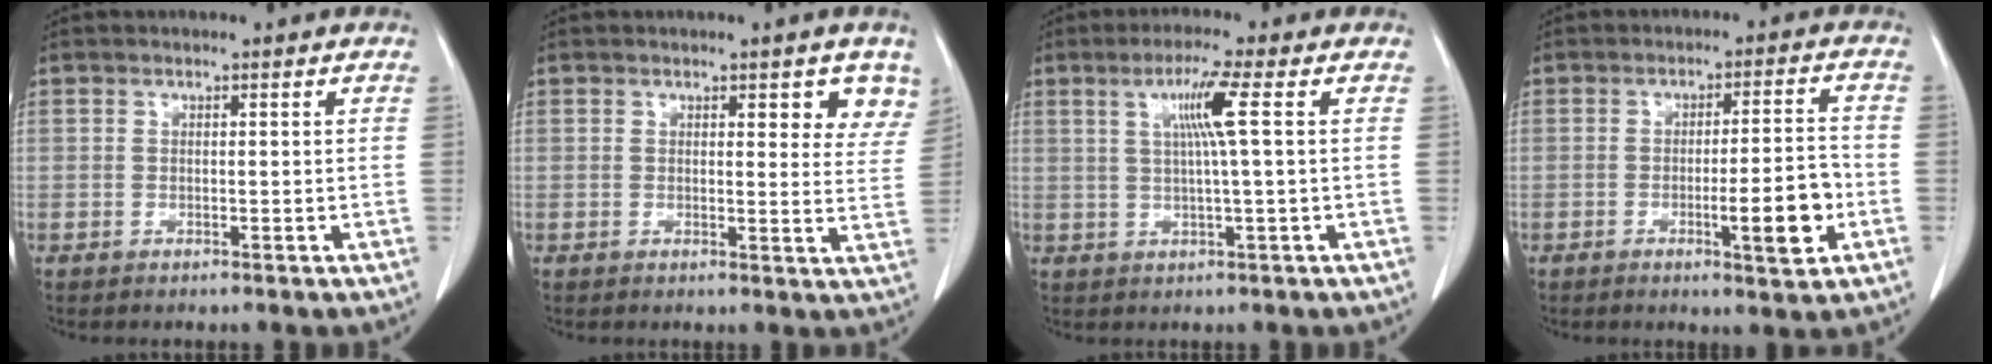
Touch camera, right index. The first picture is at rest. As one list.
[{"total": 5.7, "force": [3.8, 1.9, 3.8], "torque": [-0.030, -0.010, 0.032]}, {"total": 5.7, "force": [1.5, -1.1, 5.4], "torque": [-0.101, 0.005, 0.029]}, {"total": 7.8, "force": [-2.5, 0.9, 7.4], "torque": [-0.103, 0.001, -0.034]}]